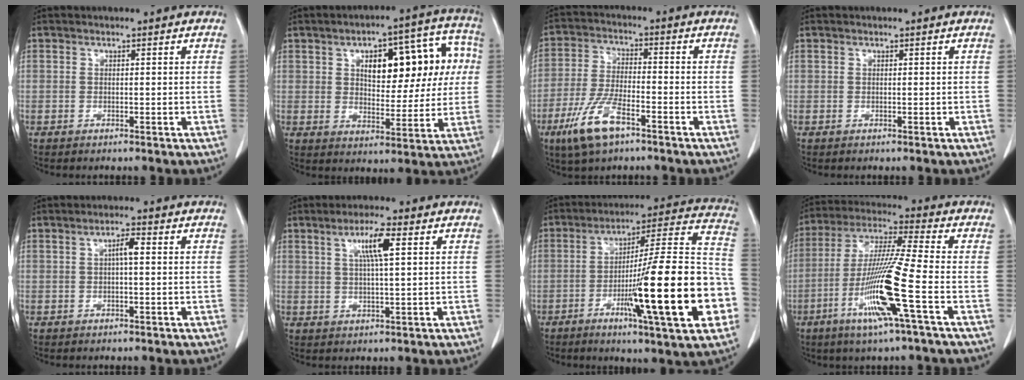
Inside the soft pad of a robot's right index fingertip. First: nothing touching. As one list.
[{"total": 15.1, "force": [3.6, 6.6, 13.0], "torque": [-0.164, 0.048, 0.055]}, {"total": 9.5, "force": [-5.5, 2.8, 7.2], "torque": [-0.155, -0.012, -0.103]}, {"total": 0.0}, {"total": 2.5, "force": [0.3, 0.3, 2.4], "torque": [-0.042, 0.005, 0.004]}, {"total": 5.5, "force": [2.0, 0.2, 5.1], "torque": [-0.092, 0.003, 0.035]}, {"total": 24.5, "force": [-7.1, 1.3, 23.4], "torque": [-0.301, 0.001, -0.111]}, {"total": 14.2, "force": [-5.0, -1.2, 13.2], "torque": [-0.265, -0.018, -0.101]}]